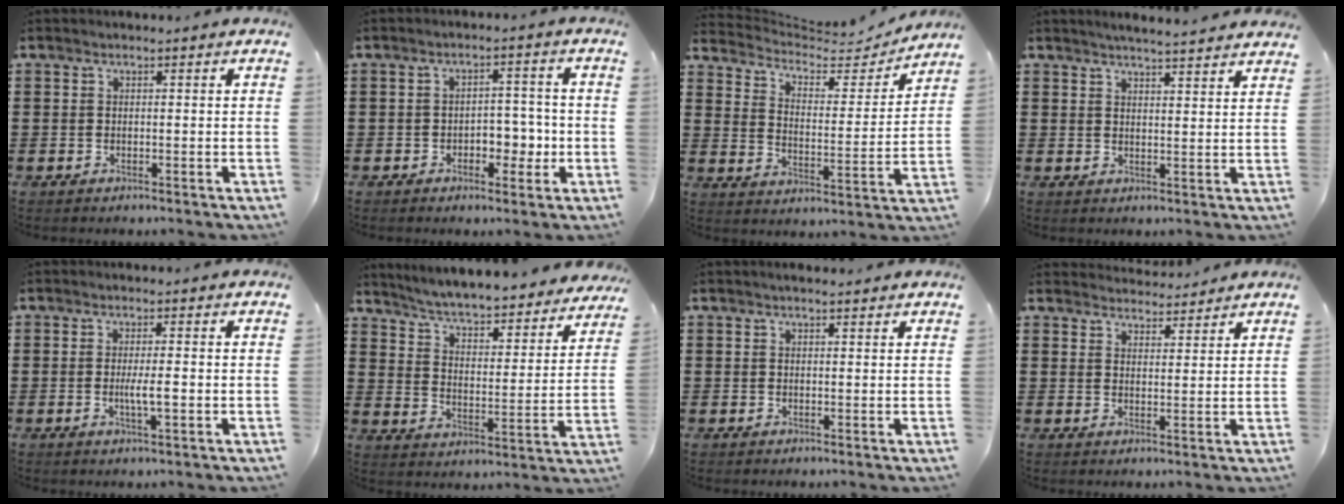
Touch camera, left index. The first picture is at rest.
{"total": 4.6, "force": [-1.7, 3.1, 2.9], "torque": [-0.041, 0.002, -0.040]}
{"total": 4.7, "force": [4.2, 1.5, 1.3], "torque": [-0.051, -0.028, 0.067]}
{"total": 3.2, "force": [3.2, -0.2, 0.2], "torque": [-0.012, -0.012, 0.060]}
{"total": 3.2, "force": [-0.5, 0.4, 3.1], "torque": [-0.062, -0.006, -0.011]}
{"total": 4.6, "force": [4.5, -0.3, 1.1], "torque": [-0.044, -0.041, 0.069]}
{"total": 1.1, "force": [0.9, 0.5, 0.2], "torque": [-0.006, 0.003, 0.018]}
{"total": 3.4, "force": [3.4, 0.6, 0.0], "torque": [-0.010, -0.010, 0.064]}